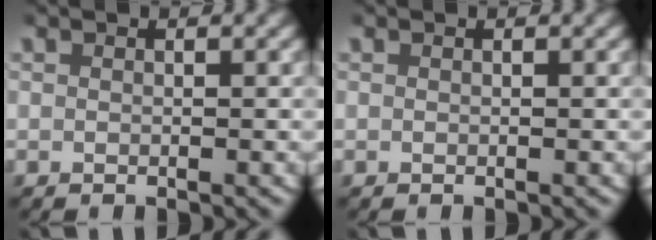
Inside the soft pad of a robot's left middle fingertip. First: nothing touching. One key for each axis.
{"total": 0.0}